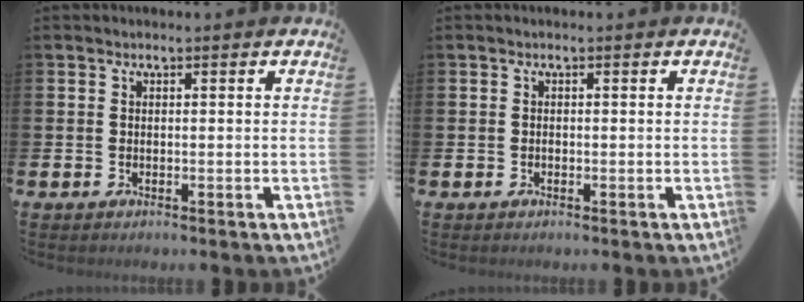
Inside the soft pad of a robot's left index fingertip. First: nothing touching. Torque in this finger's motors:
{"motor_torque": [0.20, 0.05, -0.03, -0.01]}